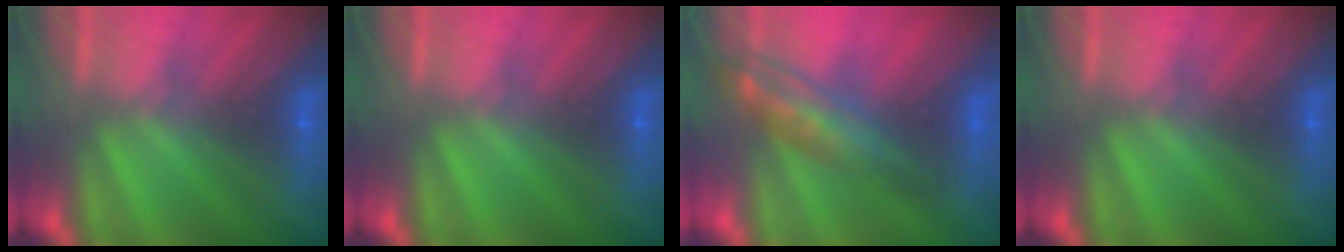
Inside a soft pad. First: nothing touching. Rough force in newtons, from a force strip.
{"total": 0.0}
{"total": 2.9}
{"total": 0.0}